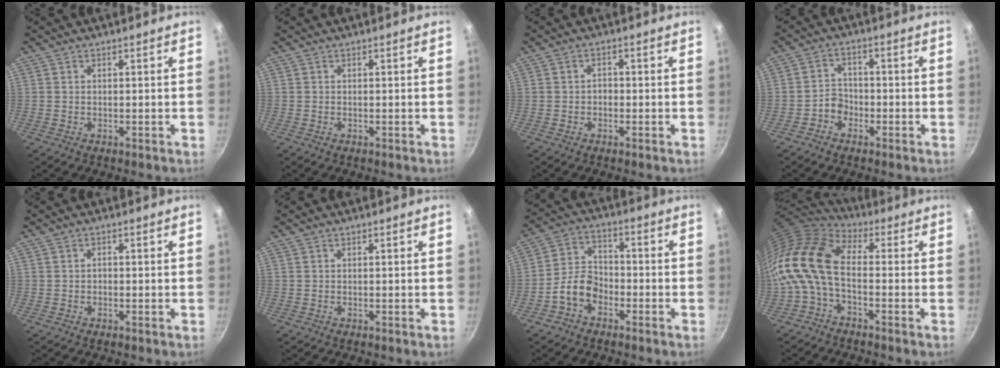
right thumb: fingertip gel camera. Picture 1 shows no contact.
{"total": 0.0}
{"total": 1.6, "force": [-0.4, 1.2, 0.9], "torque": [-0.011, 0.008, -0.009]}
{"total": 3.5, "force": [-1.9, 2.7, 1.1], "torque": [0.002, 0.025, -0.036]}
{"total": 0.8, "force": [-0.2, 0.6, 0.5], "torque": [-0.008, 0.005, -0.003]}
{"total": 0.0}
{"total": 7.2, "force": [-3.5, 5.0, 3.9], "torque": [-0.051, 0.043, -0.077]}
{"total": 13.0, "force": [-1.9, 7.0, 10.8], "torque": [-0.211, 0.028, -0.057]}